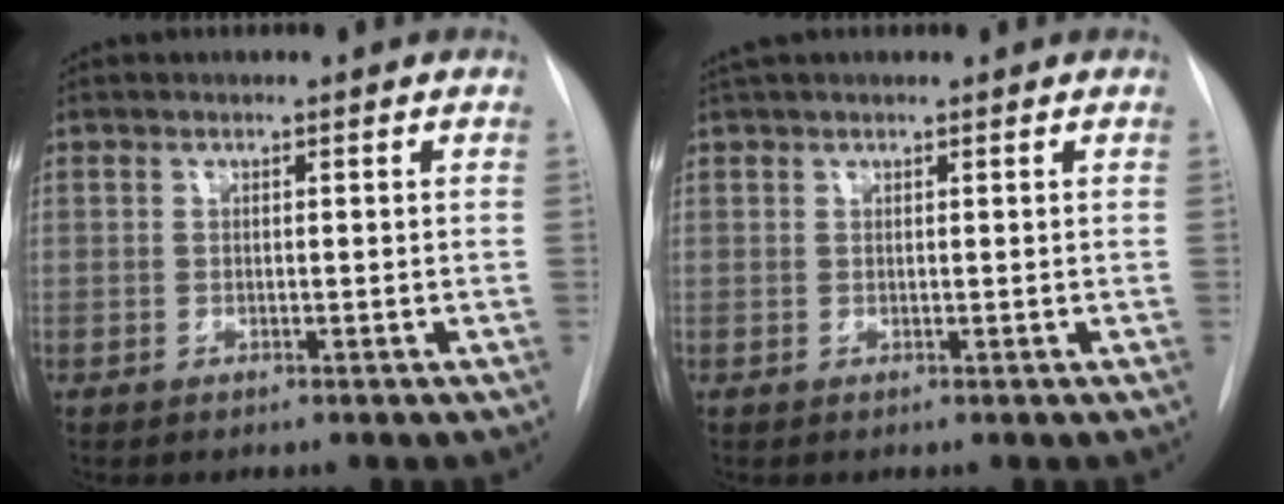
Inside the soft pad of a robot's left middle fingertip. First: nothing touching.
{"total": 3.4, "force": [2.9, 0.6, 1.7], "torque": [-0.027, 0.036, 0.050]}